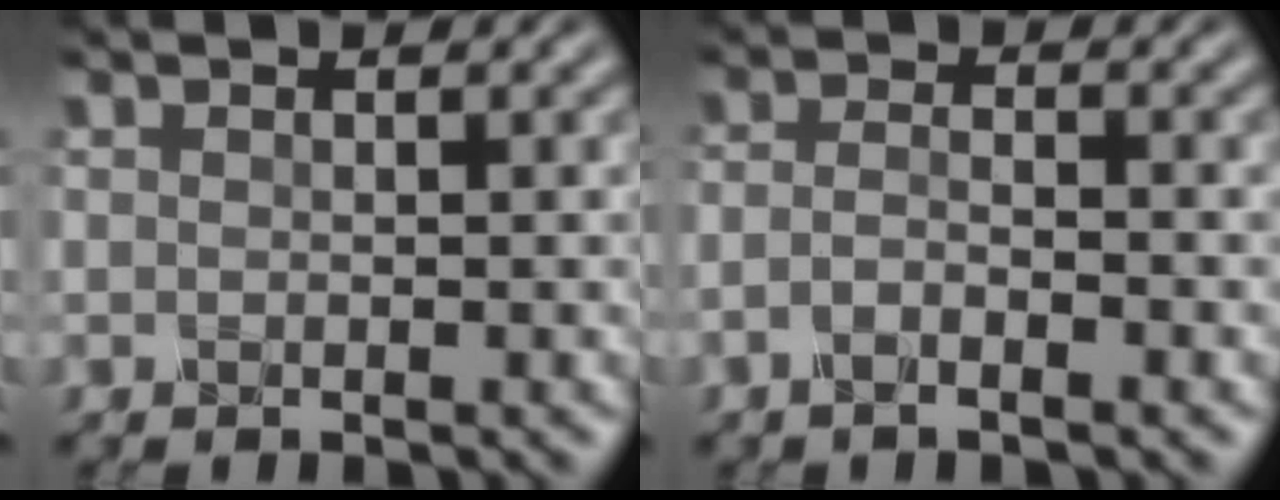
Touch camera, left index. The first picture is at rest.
{"total": 2.1, "force": [-1.1, 0.6, 1.7], "torque": [-0.034, 0.001, -0.026]}